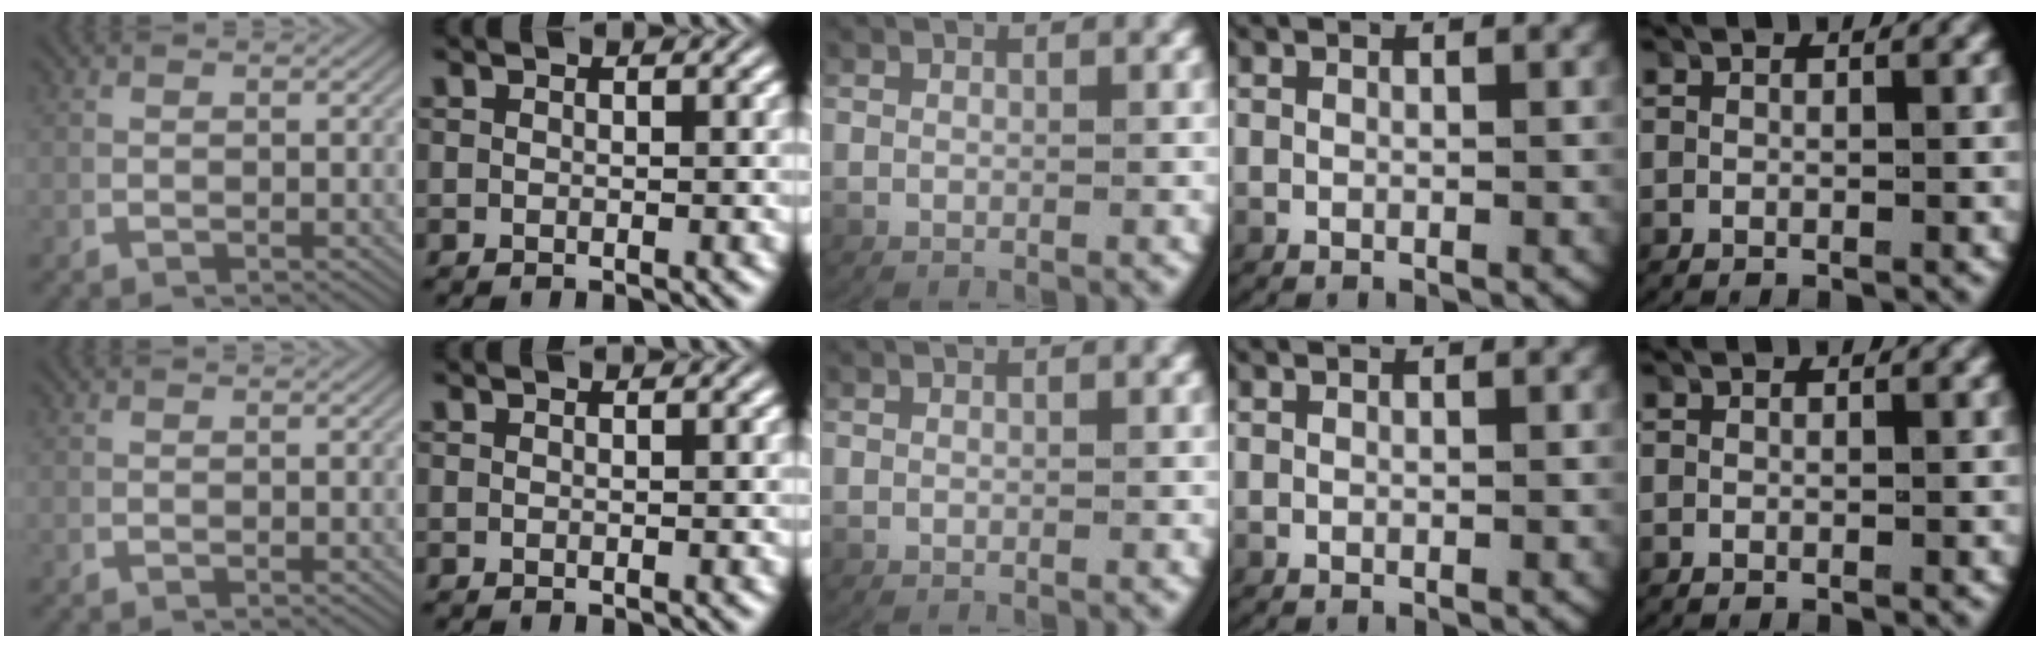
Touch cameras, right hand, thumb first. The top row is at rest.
{}